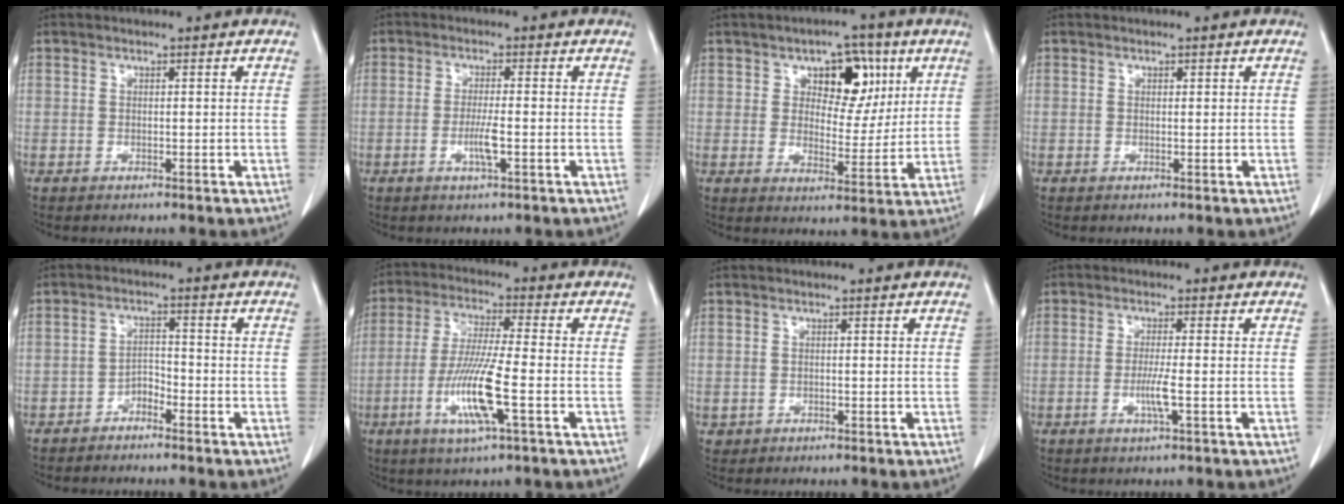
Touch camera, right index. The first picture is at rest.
{"total": 3.5, "force": [-1.1, 0.1, 3.3], "torque": [-0.066, -0.005, -0.020]}
{"total": 9.3, "force": [3.9, 5.2, 6.6], "torque": [-0.084, 0.017, 0.061]}
{"total": 0.0}
{"total": 2.5, "force": [-2.0, 1.0, 1.1], "torque": [-0.015, 0.006, -0.037]}
{"total": 10.7, "force": [-3.4, 0.2, 10.2], "torque": [-0.207, -0.015, -0.069]}
{"total": 1.1, "force": [-0.3, 1.1, 0.0], "torque": [0.002, 0.006, -0.003]}
{"total": 3.3, "force": [-0.9, -0.3, 3.2], "torque": [-0.064, -0.007, -0.018]}